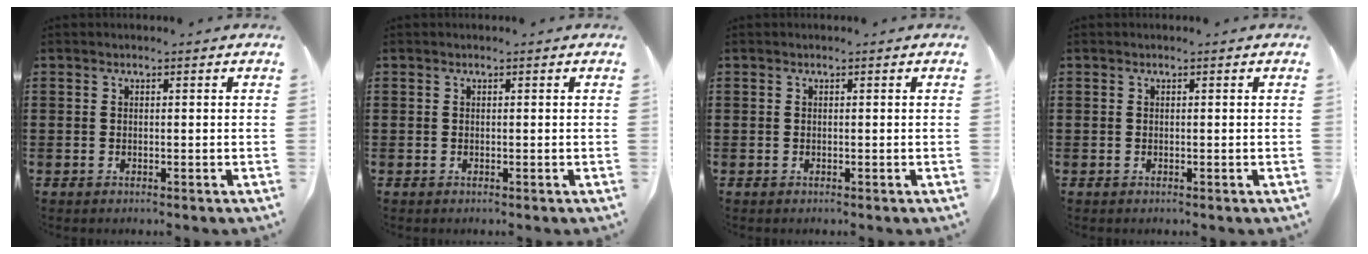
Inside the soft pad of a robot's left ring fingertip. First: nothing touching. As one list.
[{"total": 0.0}, {"total": 0.0}, {"total": 0.0}]